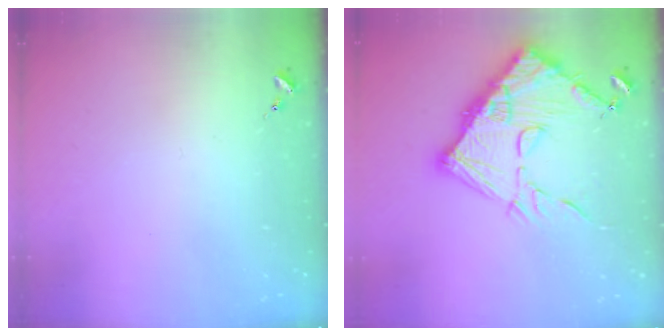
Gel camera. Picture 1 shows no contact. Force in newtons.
{"total": 20.9, "press": 20.8, "slide": 1.8}